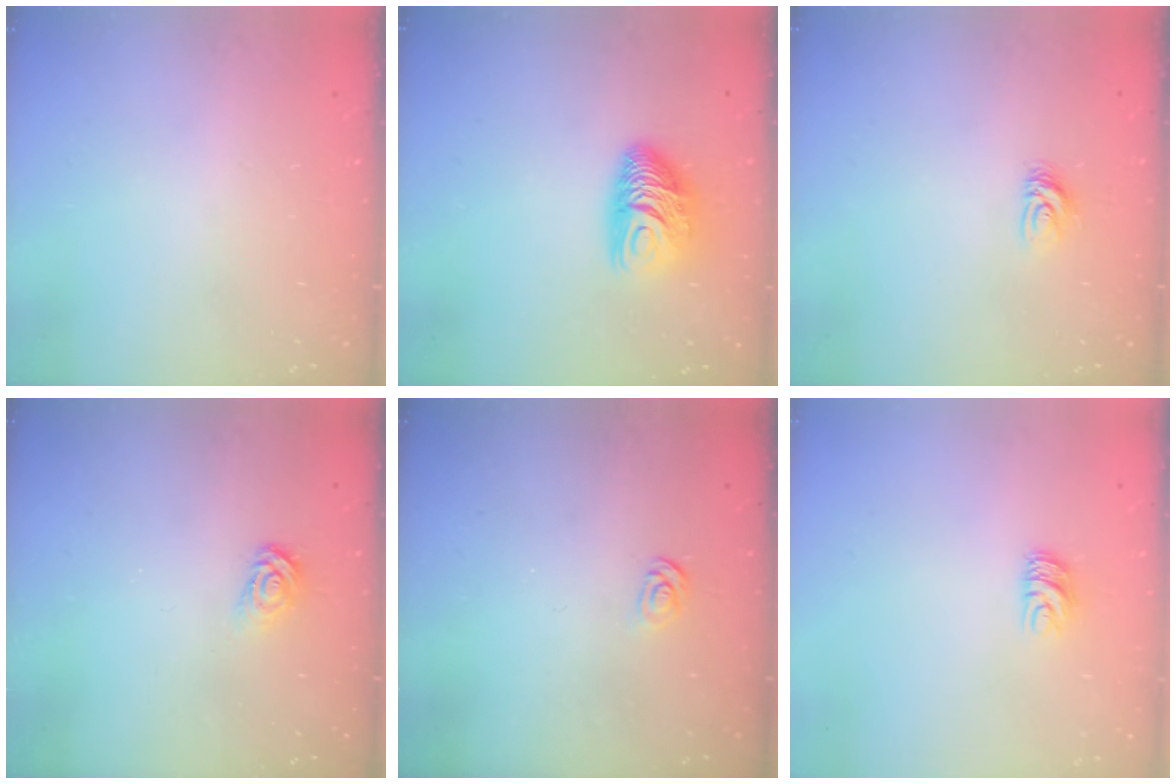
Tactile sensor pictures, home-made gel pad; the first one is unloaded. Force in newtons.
{"total": 9.2, "press": 9.2, "slide": 0.5}
{"total": 4.9, "press": 4.9, "slide": 0.5}
{"total": 3.0, "press": 2.9, "slide": 0.3}
{"total": 2.6, "press": 2.6, "slide": 0.4}
{"total": 5.6, "press": 5.6, "slide": 0.4}